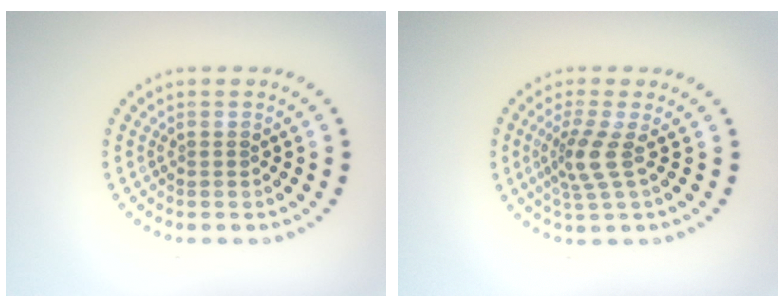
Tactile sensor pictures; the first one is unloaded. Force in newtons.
{"total": 2.9, "press": 2.2, "slide": 1.9}